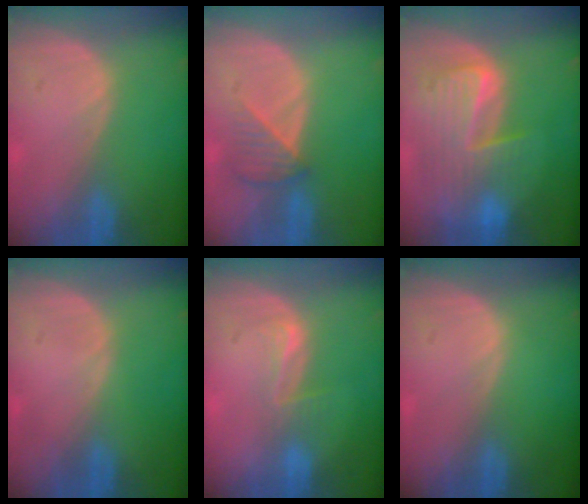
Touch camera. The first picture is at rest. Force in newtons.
{"total": 3.4, "press": 3.4, "slide": 0.7}
{"total": 9.8, "press": 8.4, "slide": 5.0}
{"total": 0.0}
{"total": 2.7, "press": 2.3, "slide": 1.5}
{"total": 0.0}